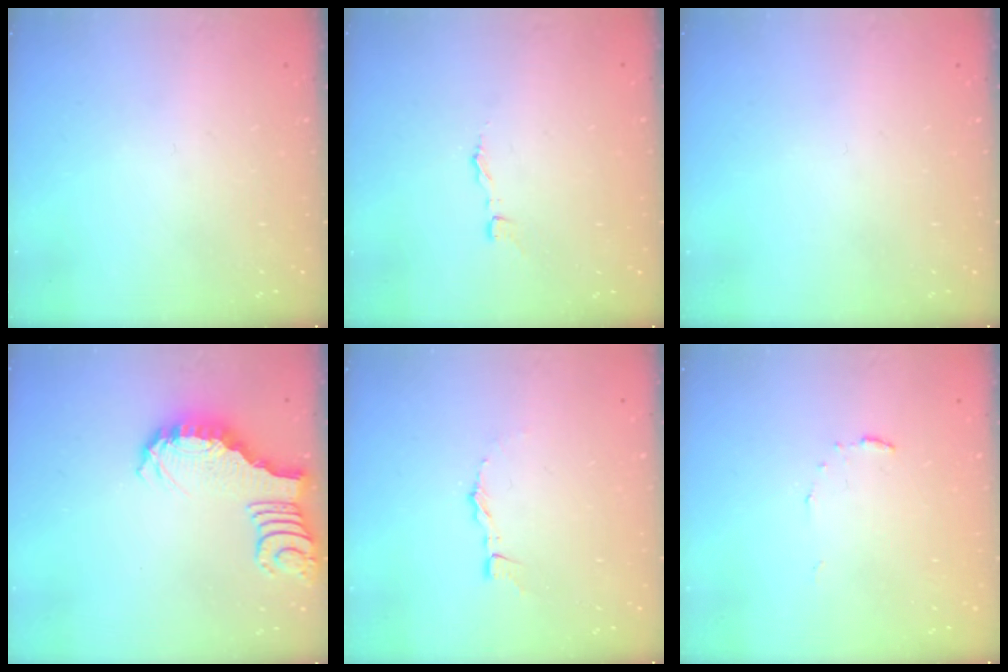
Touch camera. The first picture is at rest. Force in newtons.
{"total": 1.7, "press": 1.7, "slide": 0.1}
{"total": 0.0}
{"total": 2.9, "press": 2.8, "slide": 0.5}
{"total": 2.5, "press": 2.5, "slide": 0.2}
{"total": 3.8, "press": 3.8, "slide": 0.3}